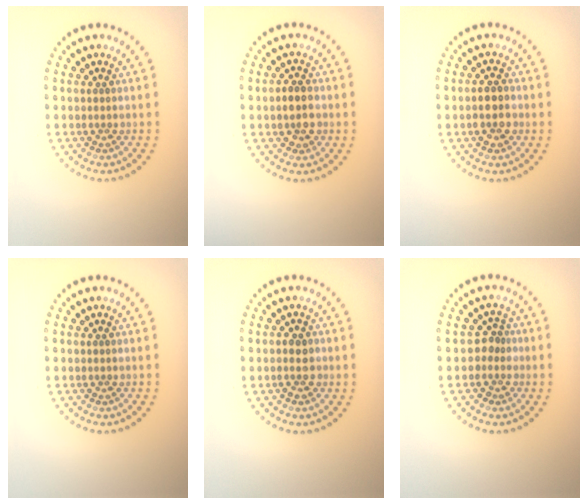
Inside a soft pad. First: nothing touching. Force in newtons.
{"total": 2.6, "press": 2.5, "slide": 0.5}
{"total": 2.6, "press": 2.5, "slide": 0.6}
{"total": 0.0}
{"total": 1.8, "press": 1.7, "slide": 0.4}
{"total": 1.9, "press": 1.5, "slide": 1.3}